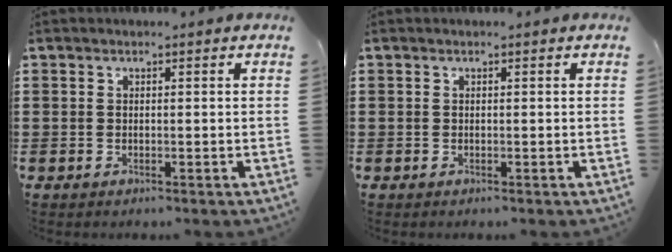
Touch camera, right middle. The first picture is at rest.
{"total": 0.0}